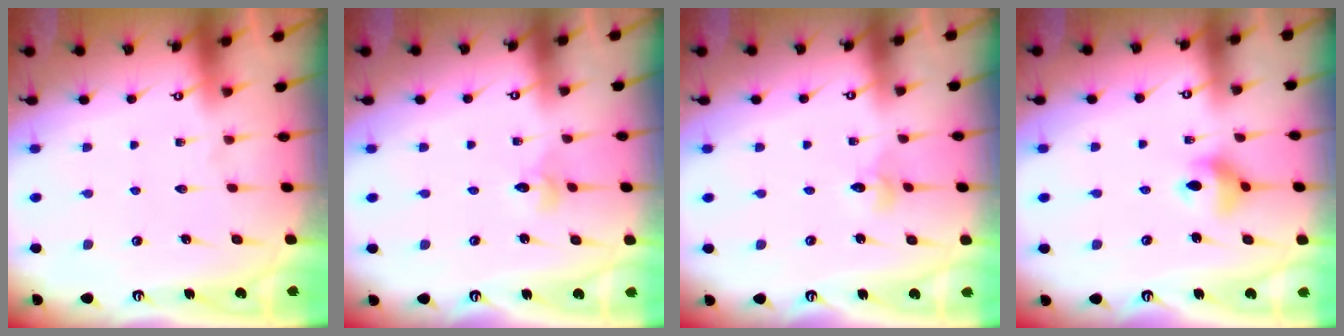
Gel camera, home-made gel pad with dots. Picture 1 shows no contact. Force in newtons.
{"total": 2.4, "press": 2.4, "slide": 0.3}
{"total": 2.4, "press": 2.4, "slide": 0.3}
{"total": 8.1, "press": 7.6, "slide": 2.7}